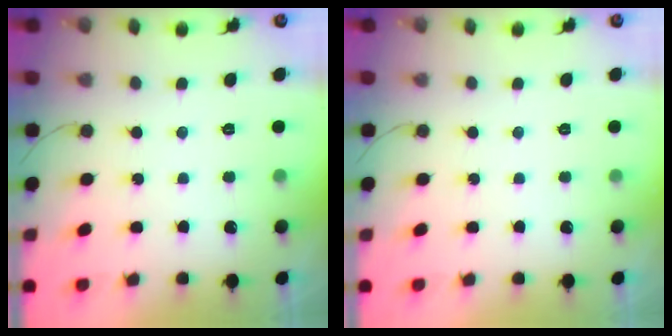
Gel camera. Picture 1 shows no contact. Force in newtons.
{"total": 0.0}